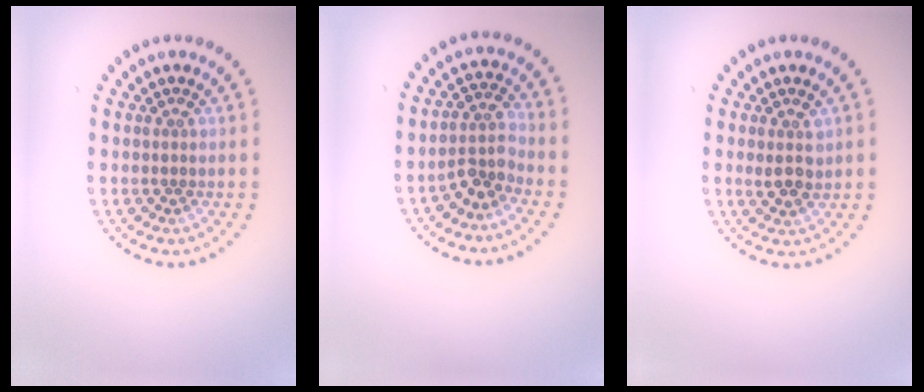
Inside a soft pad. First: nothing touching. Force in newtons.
{"total": 2.8, "press": 2.1, "slide": 1.8}
{"total": 2.0, "press": 1.8, "slide": 0.7}